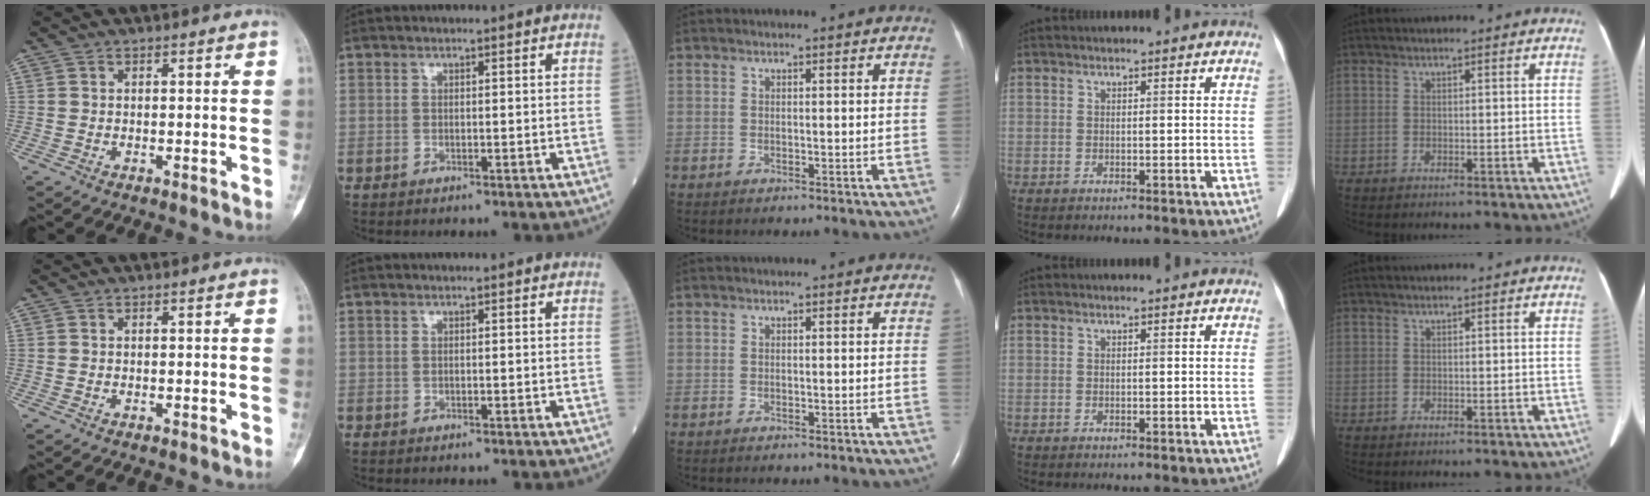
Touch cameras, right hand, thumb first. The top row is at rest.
{}